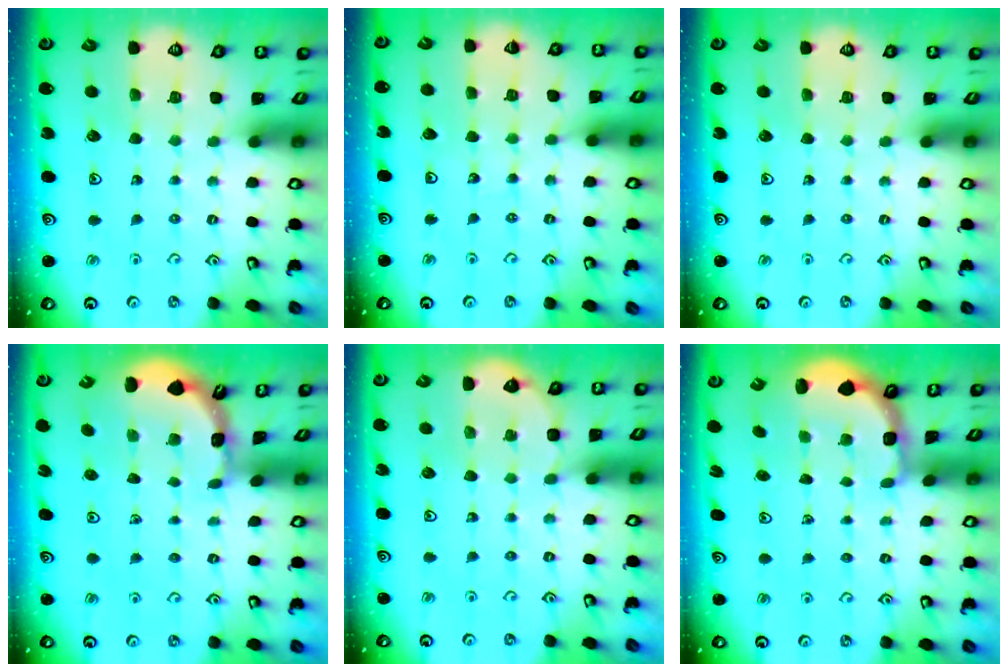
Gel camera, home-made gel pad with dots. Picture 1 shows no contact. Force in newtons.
{"total": 2.5, "press": 2.5, "slide": 0.2}
{"total": 0.0}
{"total": 1.8, "press": 1.8, "slide": 0.1}
{"total": 3.1, "press": 3.1, "slide": 0.1}
{"total": 2.4, "press": 1.7, "slide": 1.6}